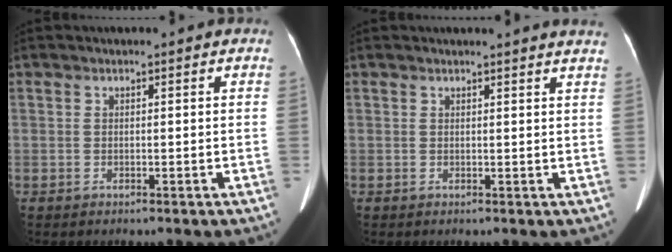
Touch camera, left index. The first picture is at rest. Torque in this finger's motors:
{"motor_torque": [0.49, -1.16, 0.05, 0.04]}